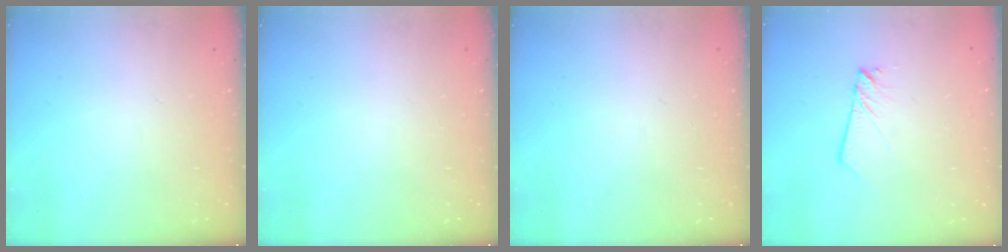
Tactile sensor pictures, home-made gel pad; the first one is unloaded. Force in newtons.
{"total": 0.0}
{"total": 0.0}
{"total": 2.8, "press": 2.8, "slide": 0.3}